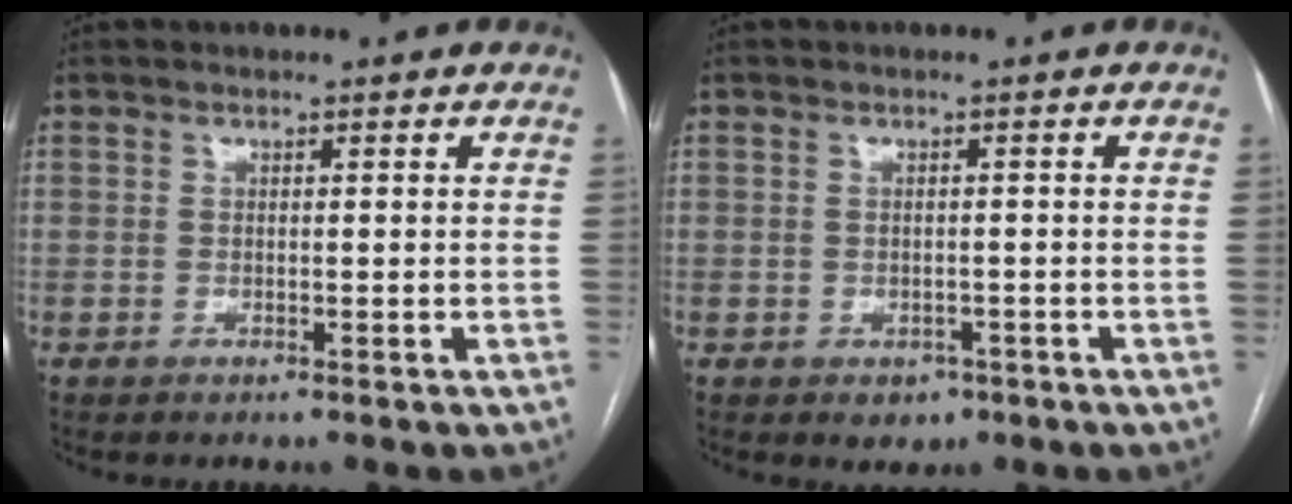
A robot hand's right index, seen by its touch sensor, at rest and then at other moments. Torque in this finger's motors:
{"motor_torque": [-0.20, 0.15, -0.23, -0.07]}